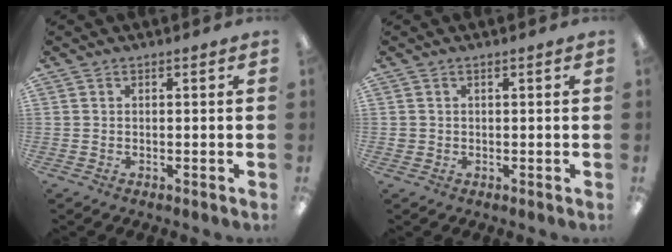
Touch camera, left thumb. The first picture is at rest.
{"total": 0.9, "force": [0.1, 0.8, 0.2], "torque": [-0.004, 0.005, 0.000]}